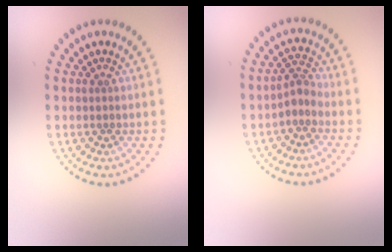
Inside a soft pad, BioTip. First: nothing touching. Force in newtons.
{"total": 2.0, "press": 1.6, "slide": 1.3}